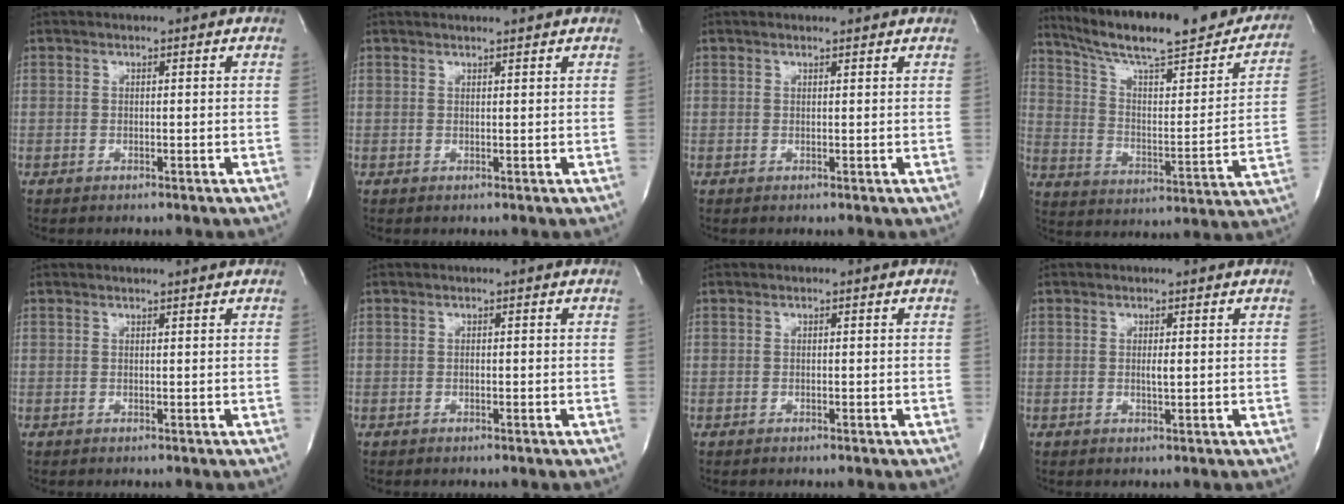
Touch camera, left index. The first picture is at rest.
{"total": 3.3, "force": [3.2, -0.2, 1.0], "torque": [-0.014, 0.009, 0.038]}
{"total": 2.3, "force": [2.3, 0.1, 0.4], "torque": [-0.011, 0.008, 0.027]}
{"total": 28.6, "force": [23.6, 4.7, 15.4], "torque": [-0.234, -0.030, 0.324]}
{"total": 2.1, "force": [2.0, -0.3, 0.5], "torque": [-0.008, 0.005, 0.025]}
{"total": 0.0}
{"total": 0.0}
{"total": 1.2, "force": [0.4, 0.1, 1.1], "torque": [-0.026, -0.002, 0.006]}